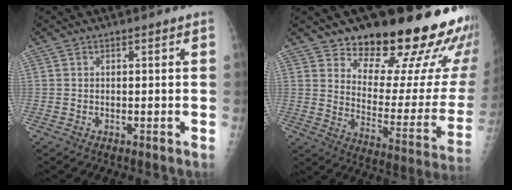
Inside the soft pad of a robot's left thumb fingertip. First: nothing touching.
{"total": 24.0, "force": [17.9, 7.9, 13.9], "torque": [-0.154, -0.125, 0.240]}